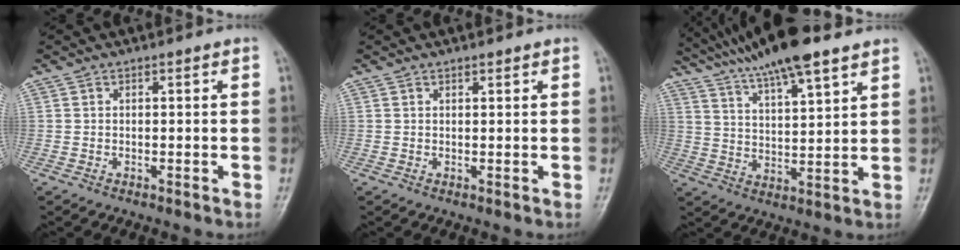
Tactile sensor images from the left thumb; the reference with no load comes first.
{"total": 0.8, "force": [0.7, 0.2, 0.3], "torque": [-0.006, -0.005, 0.011]}
{"total": 15.5, "force": [11.9, 2.4, 9.7], "torque": [-0.156, -0.034, 0.207]}